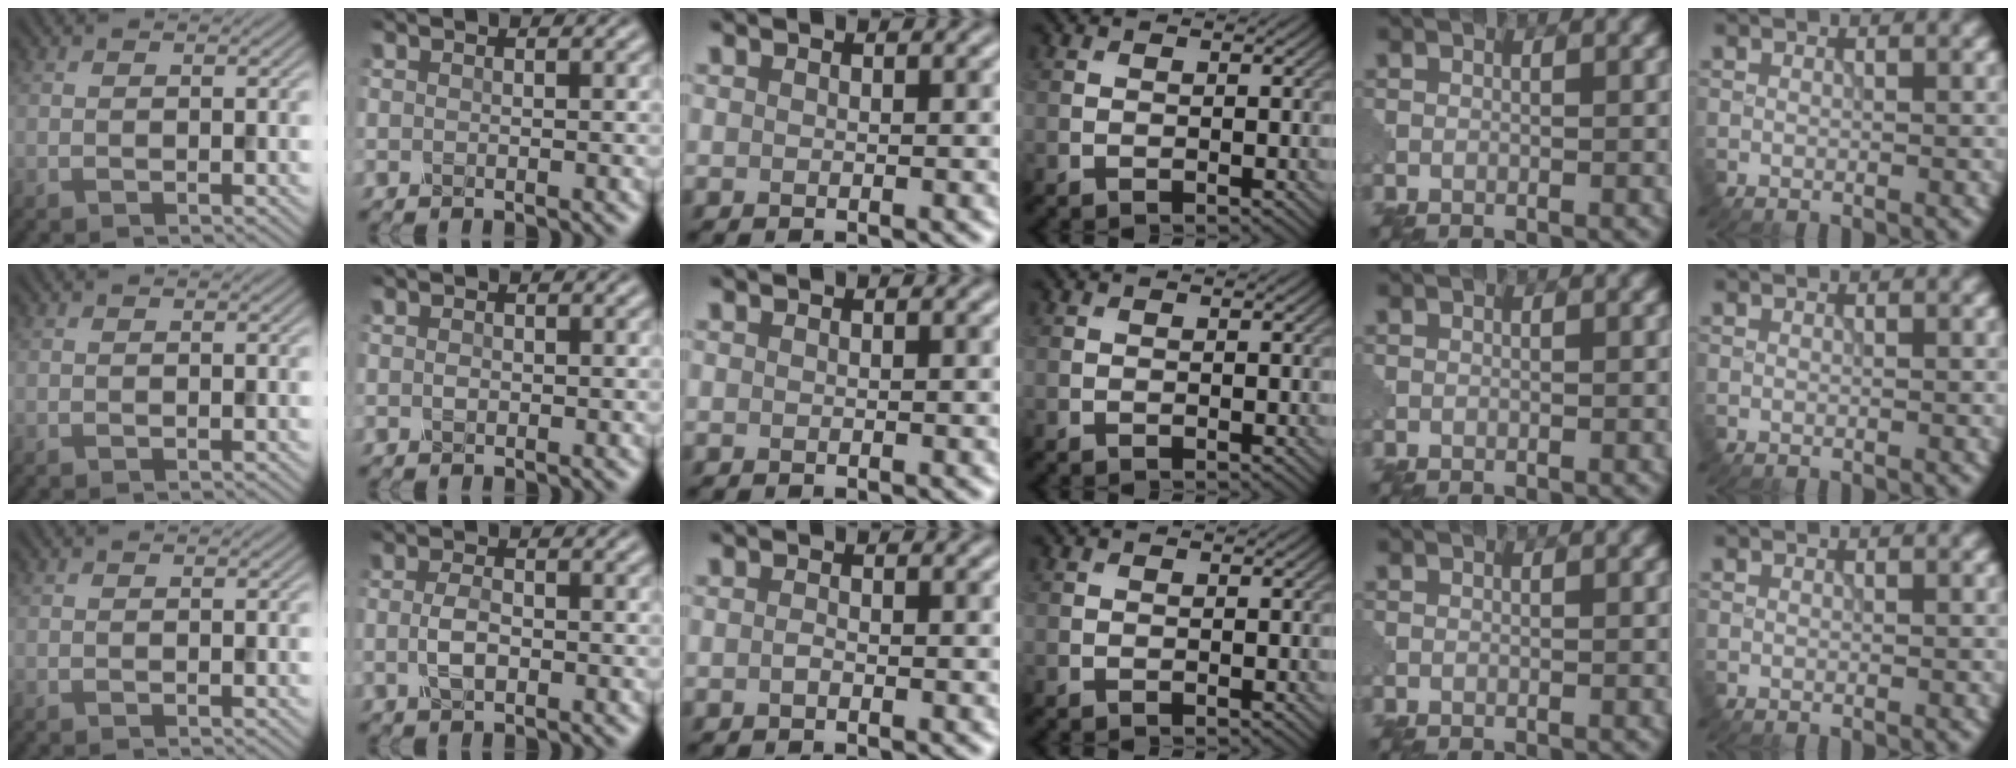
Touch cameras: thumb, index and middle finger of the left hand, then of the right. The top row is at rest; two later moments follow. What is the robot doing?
{"motion": "close", "object": "eyeshadow palette"}